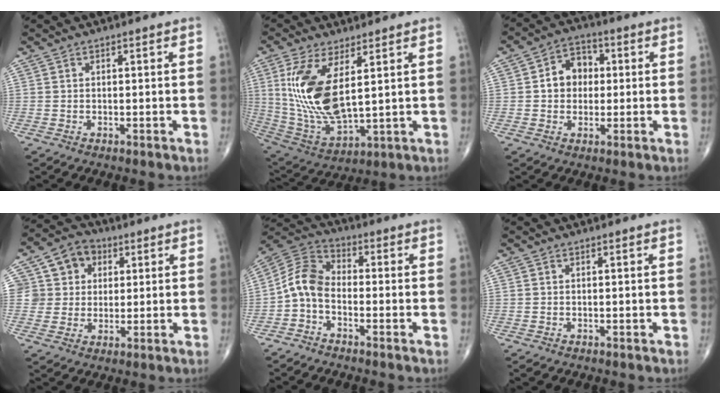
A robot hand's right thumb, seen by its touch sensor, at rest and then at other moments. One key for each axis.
{"total": 15.9, "fx": 4.2, "fy": 6.6, "fz": 13.9, "tx": -0.289, "ty": -0.026, "tz": 0.100}
{"total": 7.5, "fx": 0.6, "fy": 6.1, "fz": 4.3, "tx": -0.040, "ty": 0.017, "tz": 0.001}
{"total": 9.7, "fx": 2.9, "fy": 8.7, "fz": 3.0, "tx": -0.014, "ty": 0.007, "tz": 0.044}
{"total": 7.3, "fx": -2.2, "fy": 4.6, "fz": 5.2, "tx": -0.096, "ty": 0.037, "tz": -0.063}
{"total": 0.6, "fx": -0.3, "fy": 0.4, "fz": 0.4, "tx": -0.001, "ty": 0.001, "tz": -0.001}